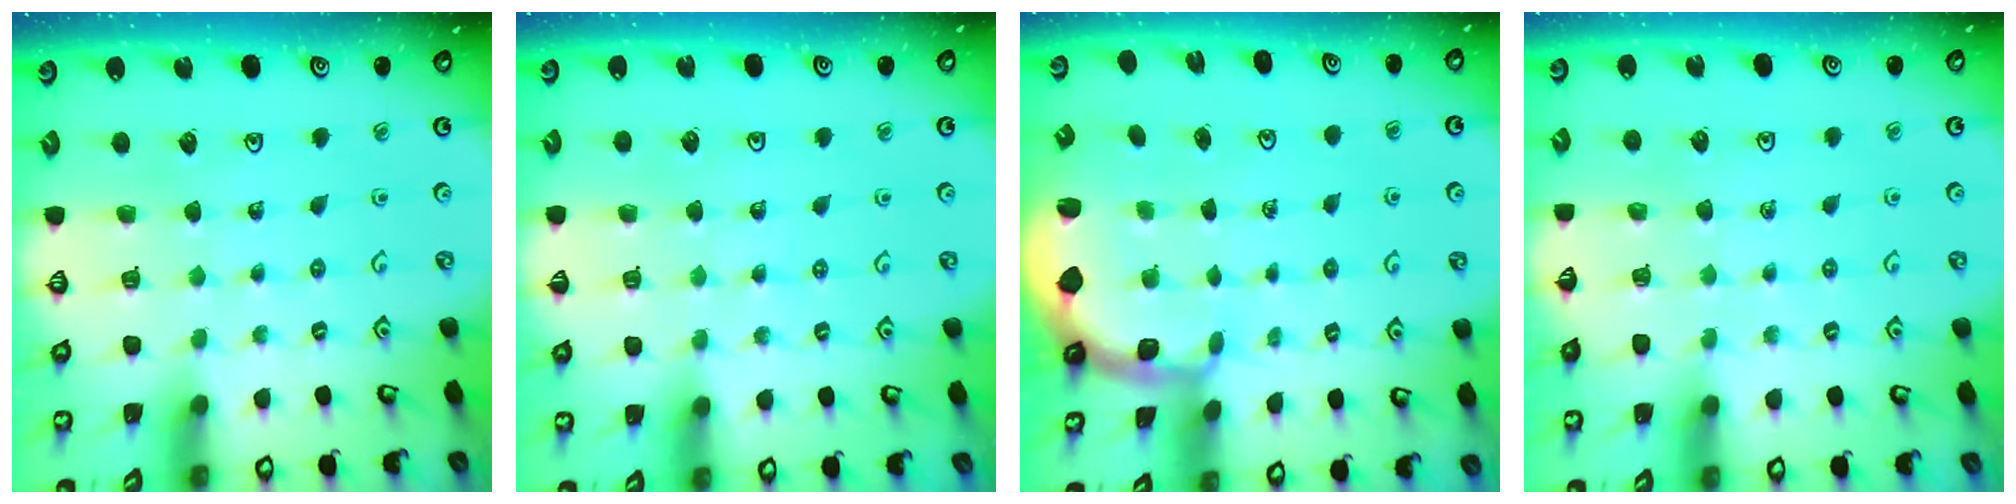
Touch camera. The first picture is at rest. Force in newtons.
{"total": 2.9, "press": 2.8, "slide": 0.5}
{"total": 1.0, "press": 0.9, "slide": 0.2}
{"total": 4.2, "press": 4.1, "slide": 0.5}